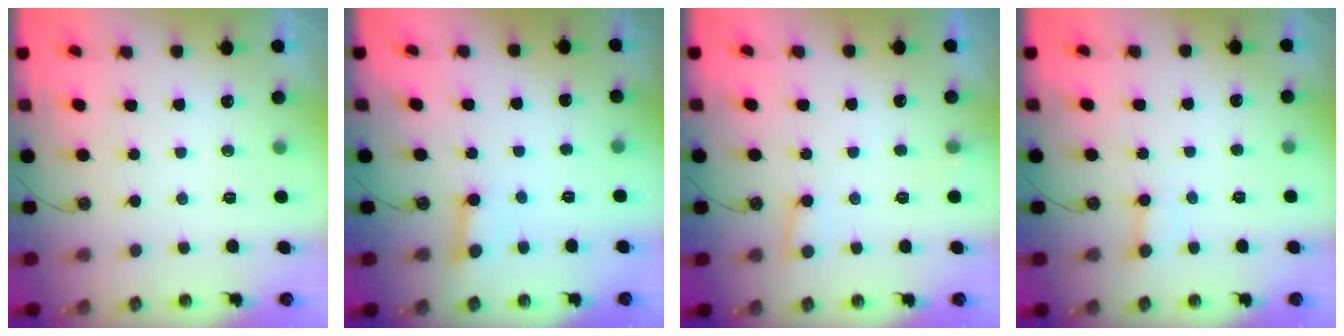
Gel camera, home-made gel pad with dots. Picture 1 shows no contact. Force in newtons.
{"total": 3.0, "press": 3.0, "slide": 0.2}
{"total": 6.5, "press": 6.5, "slide": 0.5}
{"total": 2.4, "press": 2.4, "slide": 0.1}